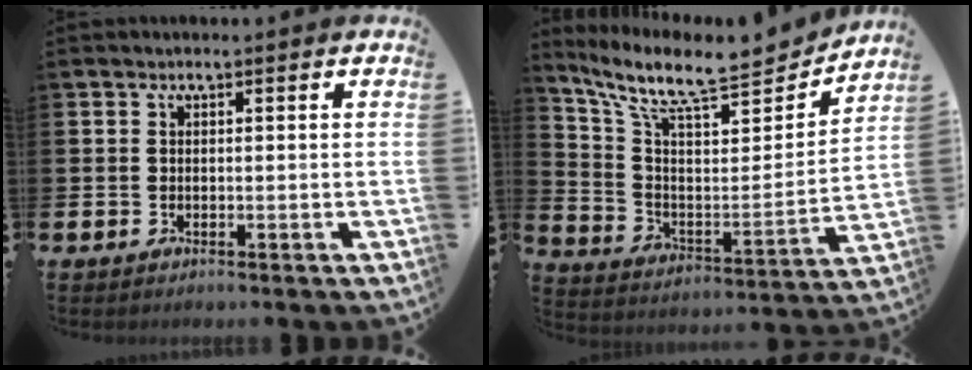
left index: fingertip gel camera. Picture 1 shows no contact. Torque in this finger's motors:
{"motor_torque": [0.90, -1.23, 0.37, 0.16]}